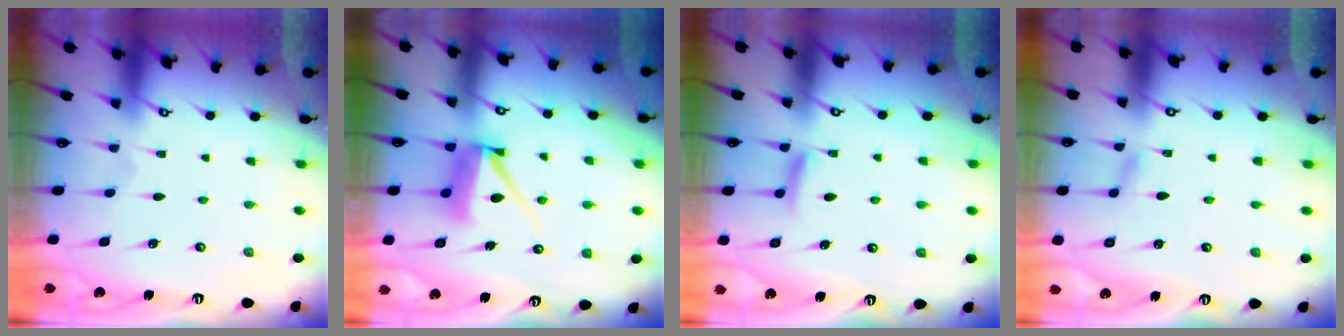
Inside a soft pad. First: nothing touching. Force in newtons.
{"total": 8.0, "press": 7.9, "slide": 0.7}
{"total": 6.9, "press": 6.8, "slide": 0.8}
{"total": 2.2, "press": 2.2, "slide": 0.2}